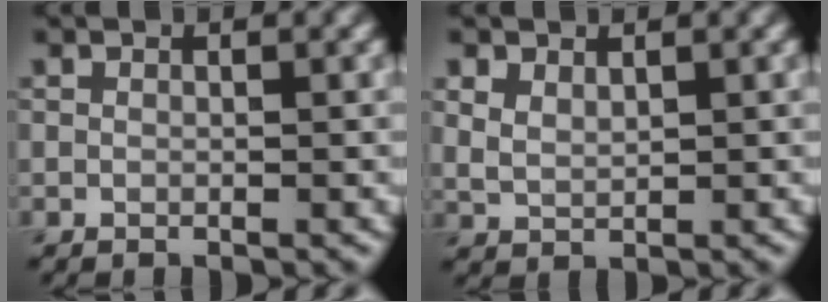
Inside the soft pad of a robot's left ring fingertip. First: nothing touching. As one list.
[{"total": 1.9, "force": [1.2, 1.1, 0.9], "torque": [-0.026, -0.002, 0.028]}]